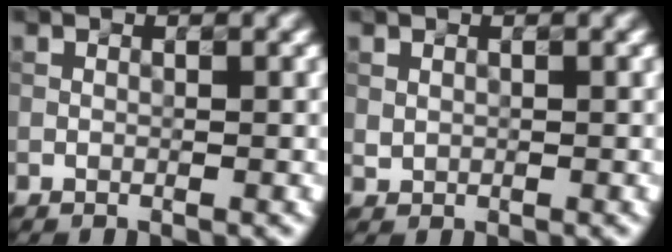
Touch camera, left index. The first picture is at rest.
{"total": 0.5, "force": [0.2, 0.5, 0.2], "torque": [-0.004, -0.003, 0.008]}